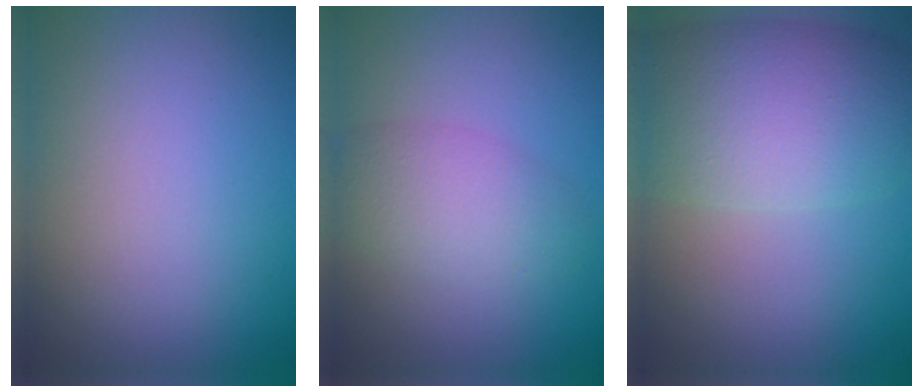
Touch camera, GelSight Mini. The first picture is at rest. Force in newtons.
{"total": 3.8, "press": 3.8, "slide": 0.1}
{"total": 9.5, "press": 9.5, "slide": 0.3}